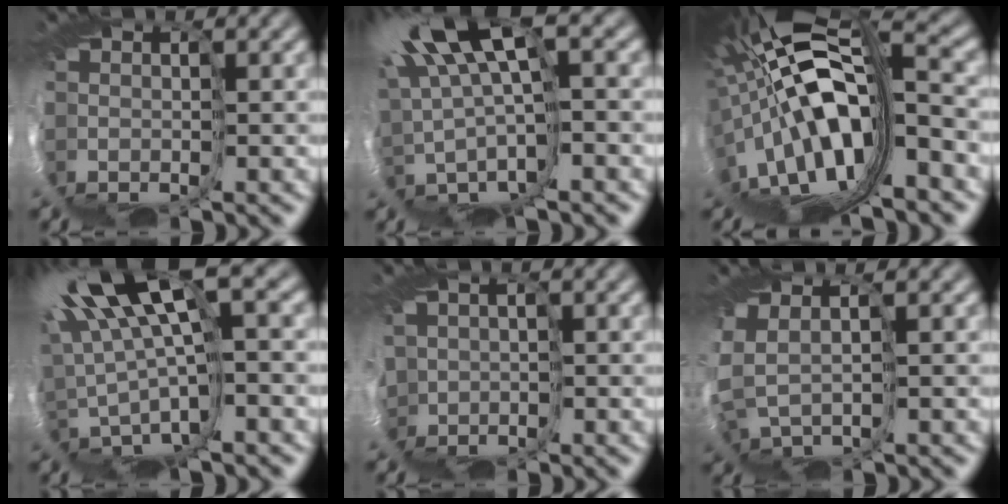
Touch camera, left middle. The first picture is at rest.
{"total": 10.8, "force": [3.9, 4.0, 9.3], "torque": [-0.220, 0.004, 0.074]}
{"total": 13.8, "force": [-0.5, 5.4, 12.6], "torque": [-0.255, 0.007, -0.011]}
{"total": 11.6, "force": [4.6, 3.5, 10.1], "torque": [-0.226, 0.011, 0.085]}
{"total": 4.9, "force": [0.0, 4.2, 2.5], "torque": [-0.095, -0.011, -0.004]}
{"total": 3.6, "force": [1.0, 2.3, 2.5], "torque": [-0.094, -0.008, 0.049]}